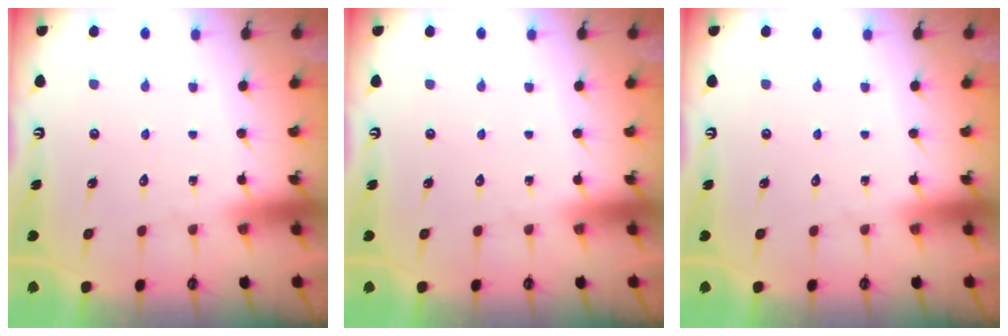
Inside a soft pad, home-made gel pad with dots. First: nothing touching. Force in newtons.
{"total": 0.0}
{"total": 0.0}